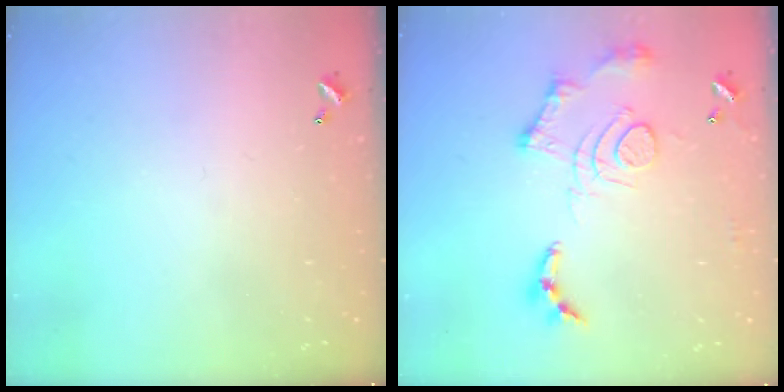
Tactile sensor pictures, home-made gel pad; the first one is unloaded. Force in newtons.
{"total": 13.7, "press": 13.6, "slide": 1.1}